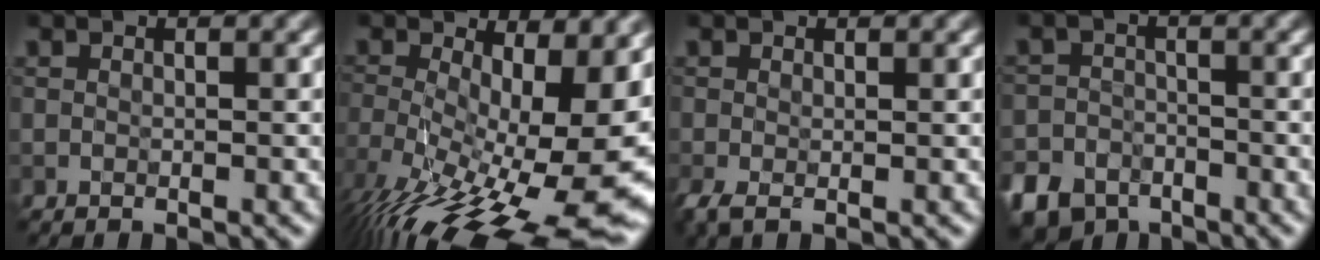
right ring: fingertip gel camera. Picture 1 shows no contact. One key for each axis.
{"total": 17.0, "fx": -3.9, "fy": 7.5, "fz": 14.7, "tx": -0.231, "ty": -0.033, "tz": -0.040}
{"total": 1.1, "fx": -0.3, "fy": 0.3, "fz": 1.0, "tx": -0.026, "ty": -0.009, "tz": -0.007}
{"total": 7.0, "fx": -5.0, "fy": 4.6, "fz": 1.7, "tx": -0.023, "ty": -0.019, "tz": -0.085}